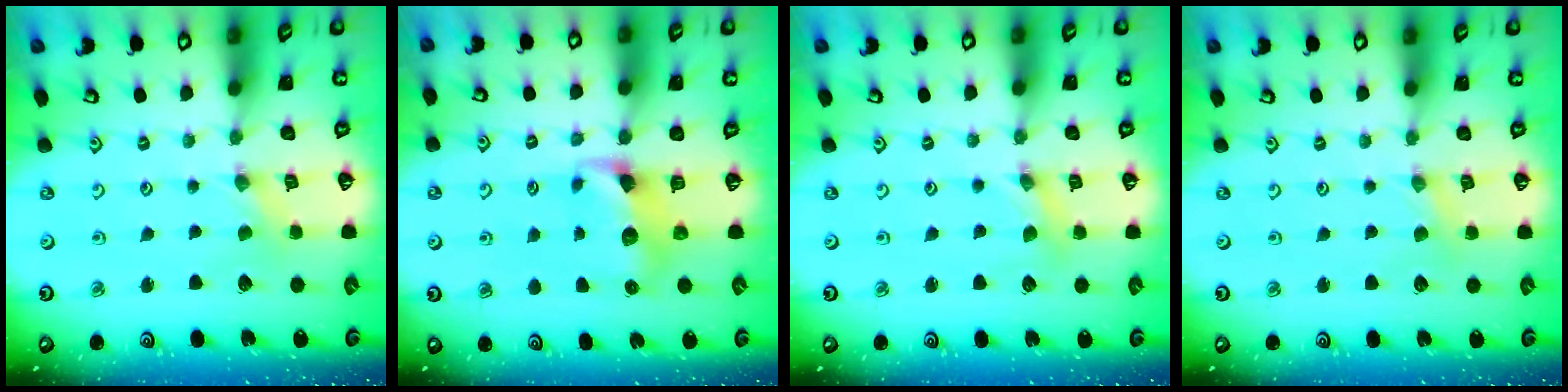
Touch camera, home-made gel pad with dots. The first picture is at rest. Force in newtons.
{"total": 6.9, "press": 6.9, "slide": 0.7}
{"total": 2.1, "press": 2.1, "slide": 0.3}
{"total": 1.7, "press": 1.6, "slide": 0.4}